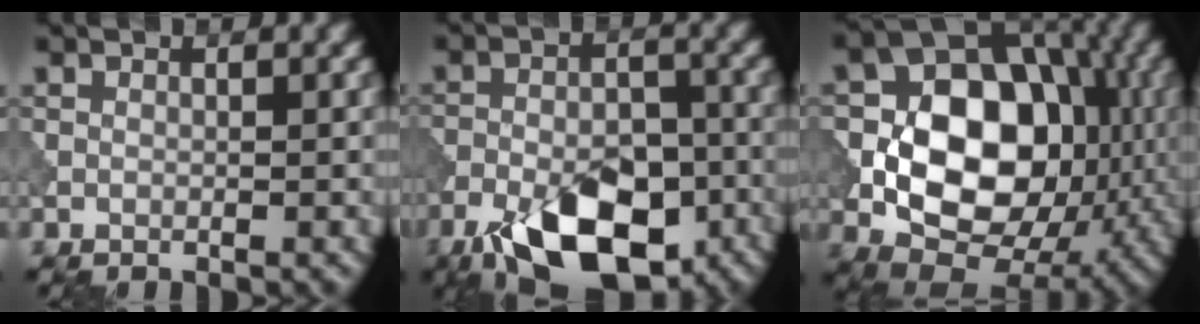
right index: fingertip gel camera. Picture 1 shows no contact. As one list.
[{"total": 11.8, "force": [-6.8, 5.4, 7.9], "torque": [-0.144, -0.011, -0.115]}, {"total": 13.7, "force": [-1.0, 9.6, 9.7], "torque": [-0.139, 0.013, -0.029]}]